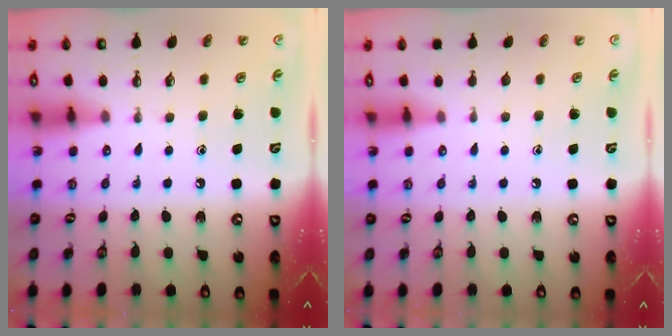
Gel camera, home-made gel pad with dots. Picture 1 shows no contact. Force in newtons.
{"total": 0.5, "press": 0.5, "slide": 0.1}